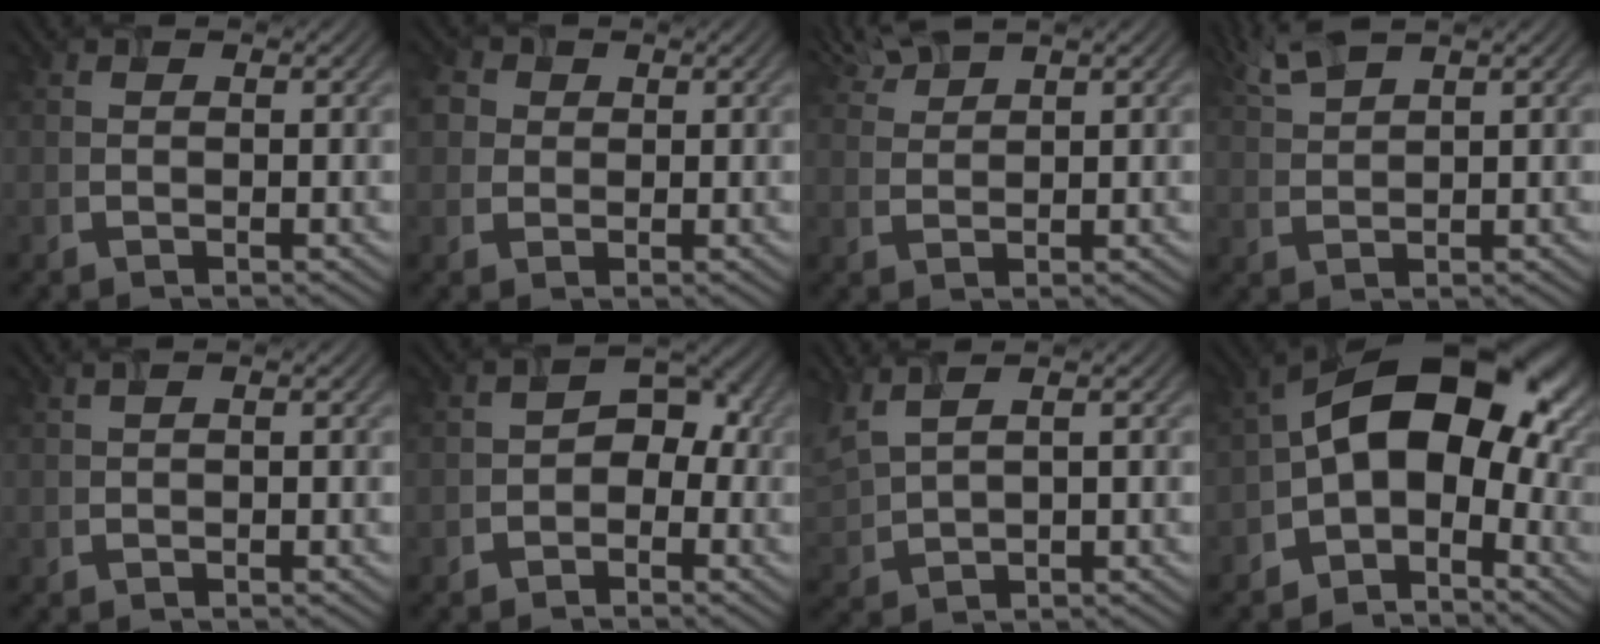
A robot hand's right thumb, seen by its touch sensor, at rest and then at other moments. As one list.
[{"total": 5.3, "force": [1.8, 4.2, 2.7], "torque": [-0.105, 0.029, 0.037]}, {"total": 3.8, "force": [3.2, 0.7, 1.9], "torque": [-0.055, 0.019, 0.080]}, {"total": 3.9, "force": [2.9, 0.7, 2.6], "torque": [-0.067, 0.018, 0.075]}, {"total": 0.7, "force": [0.5, -0.1, 0.5], "torque": [-0.014, 0.007, 0.014]}, {"total": 3.4, "force": [-1.3, 2.6, 1.8], "torque": [-0.009, 0.011, -0.019]}, {"total": 4.0, "force": [2.6, 1.2, 2.7], "torque": [-0.090, 0.019, 0.068]}, {"total": 13.4, "force": [-2.2, 8.3, 10.3], "torque": [-0.156, 0.015, -0.045]}]